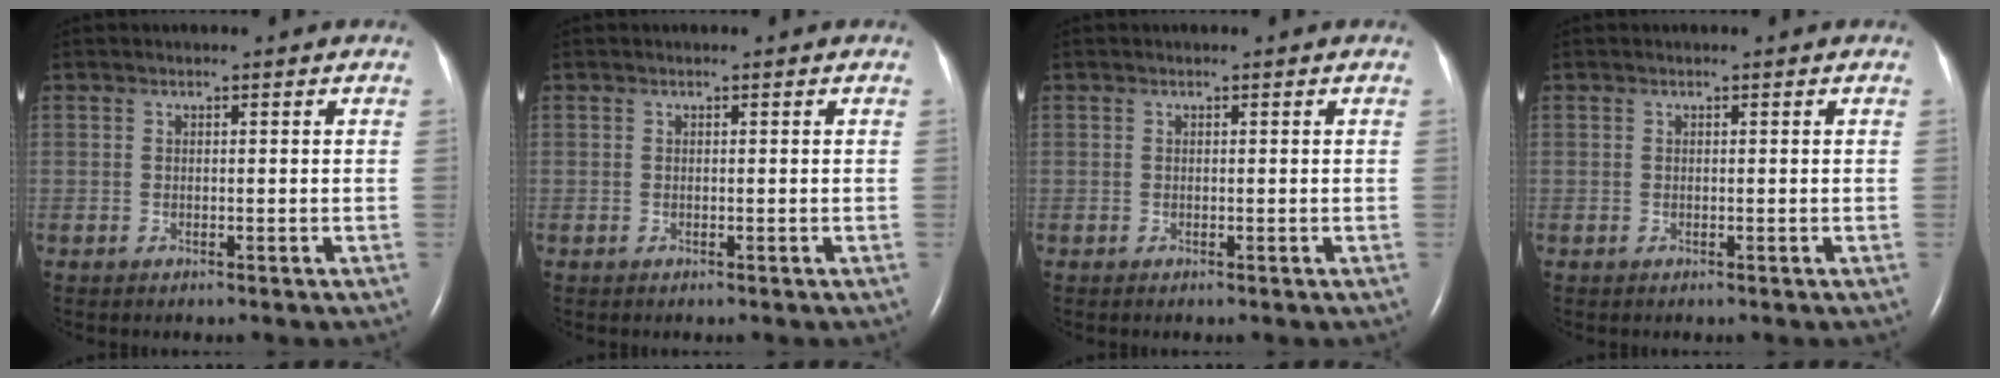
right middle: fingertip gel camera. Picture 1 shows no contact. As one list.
[{"total": 0.0}, {"total": 0.0}, {"total": 0.0}]